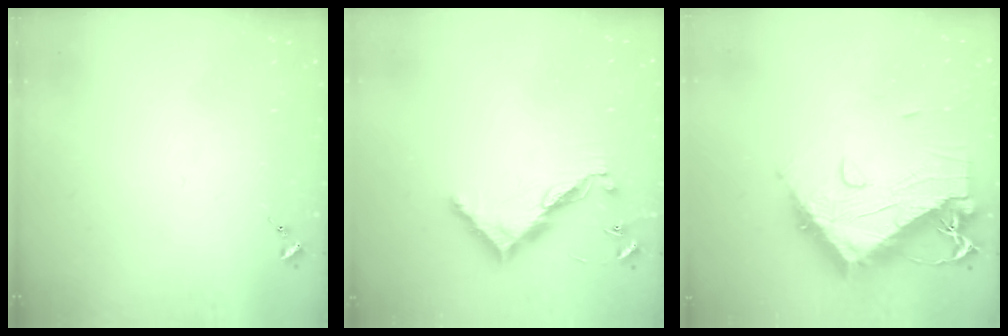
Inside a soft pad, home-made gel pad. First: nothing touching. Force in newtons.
{"total": 10.9, "press": 10.9, "slide": 0.4}
{"total": 18.2, "press": 18.1, "slide": 1.9}